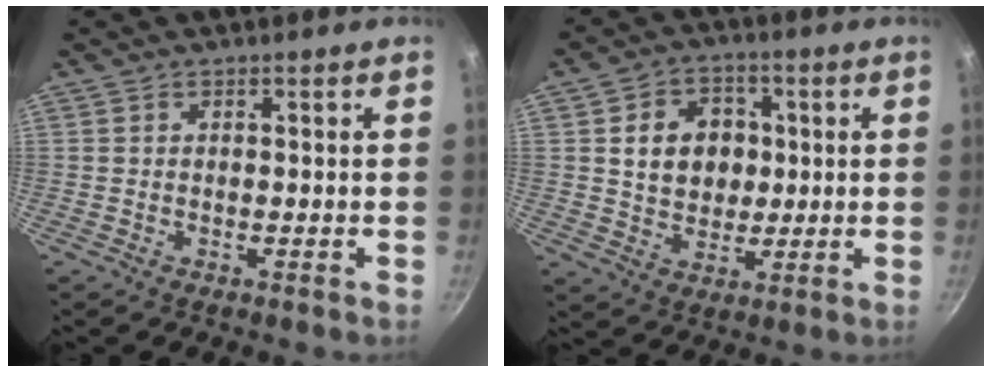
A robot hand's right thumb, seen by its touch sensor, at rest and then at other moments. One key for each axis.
{"total": 10.8, "fx": 1.7, "fy": 8.8, "fz": 6.1, "tx": -0.066, "ty": 0.003, "tz": 0.027}